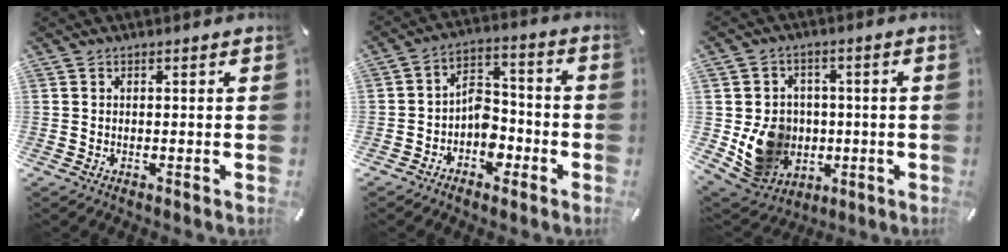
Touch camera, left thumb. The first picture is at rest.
{"total": 7.7, "force": [-3.3, 5.8, 3.9], "torque": [-0.060, 0.023, -0.058]}
{"total": 12.4, "force": [-1.5, 11.4, 4.6], "torque": [-0.094, 0.008, -0.014]}